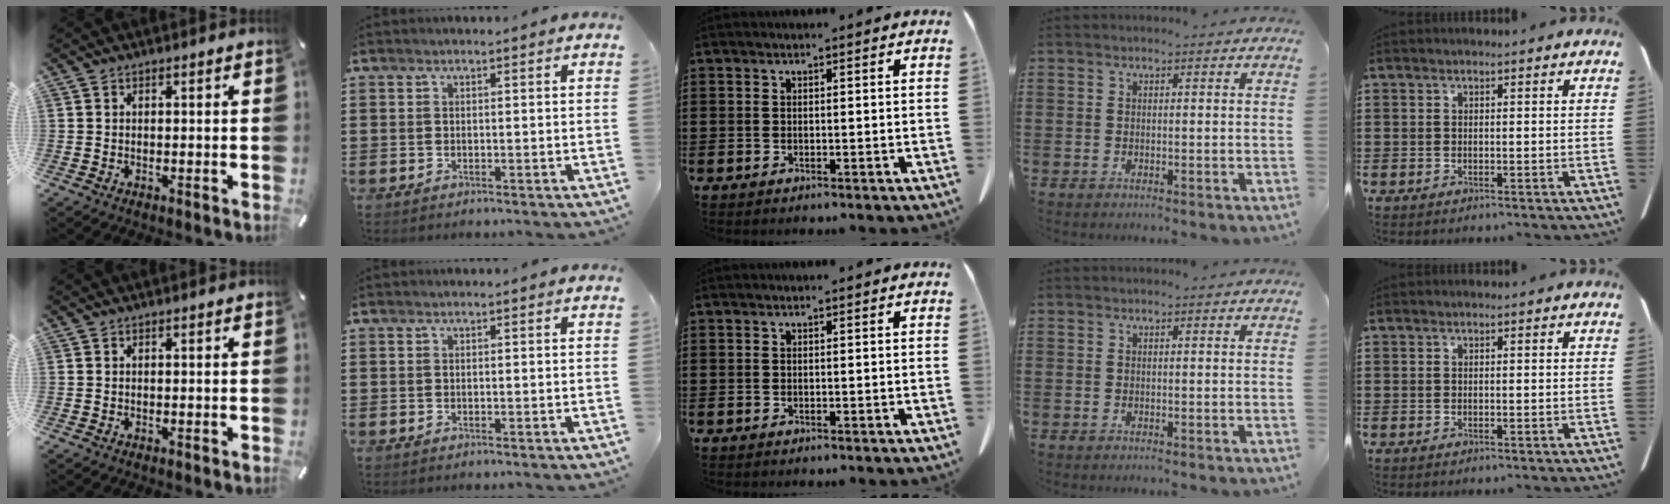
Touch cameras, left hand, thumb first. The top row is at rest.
{}